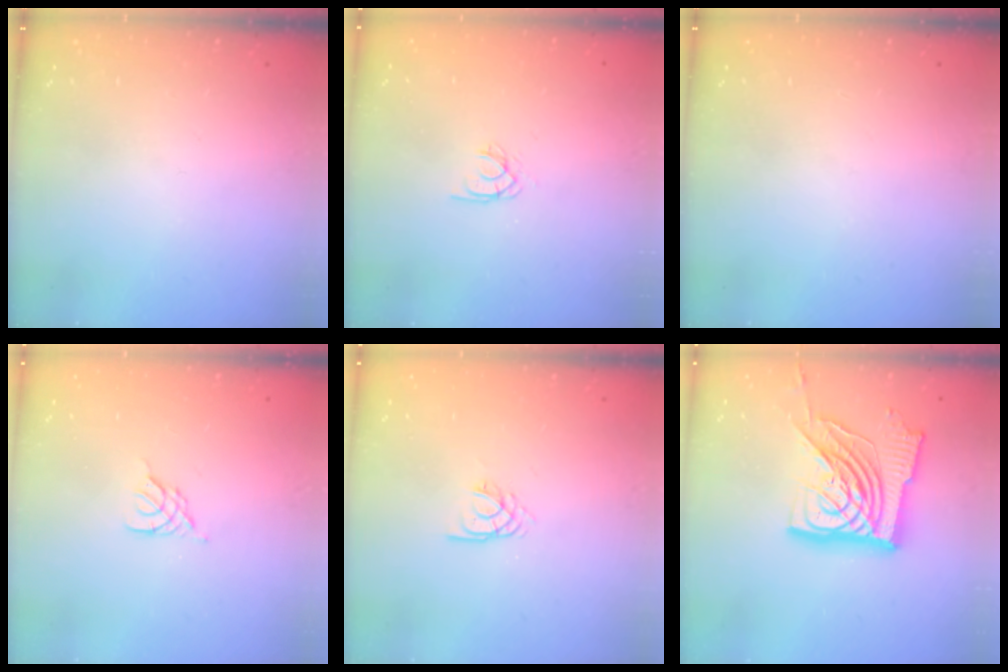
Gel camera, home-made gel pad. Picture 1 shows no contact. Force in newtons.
{"total": 1.7, "press": 1.7, "slide": 0.1}
{"total": 0.0}
{"total": 2.3, "press": 2.3, "slide": 0.5}
{"total": 2.8, "press": 2.7, "slide": 0.3}
{"total": 26.7, "press": 26.5, "slide": 3.2}